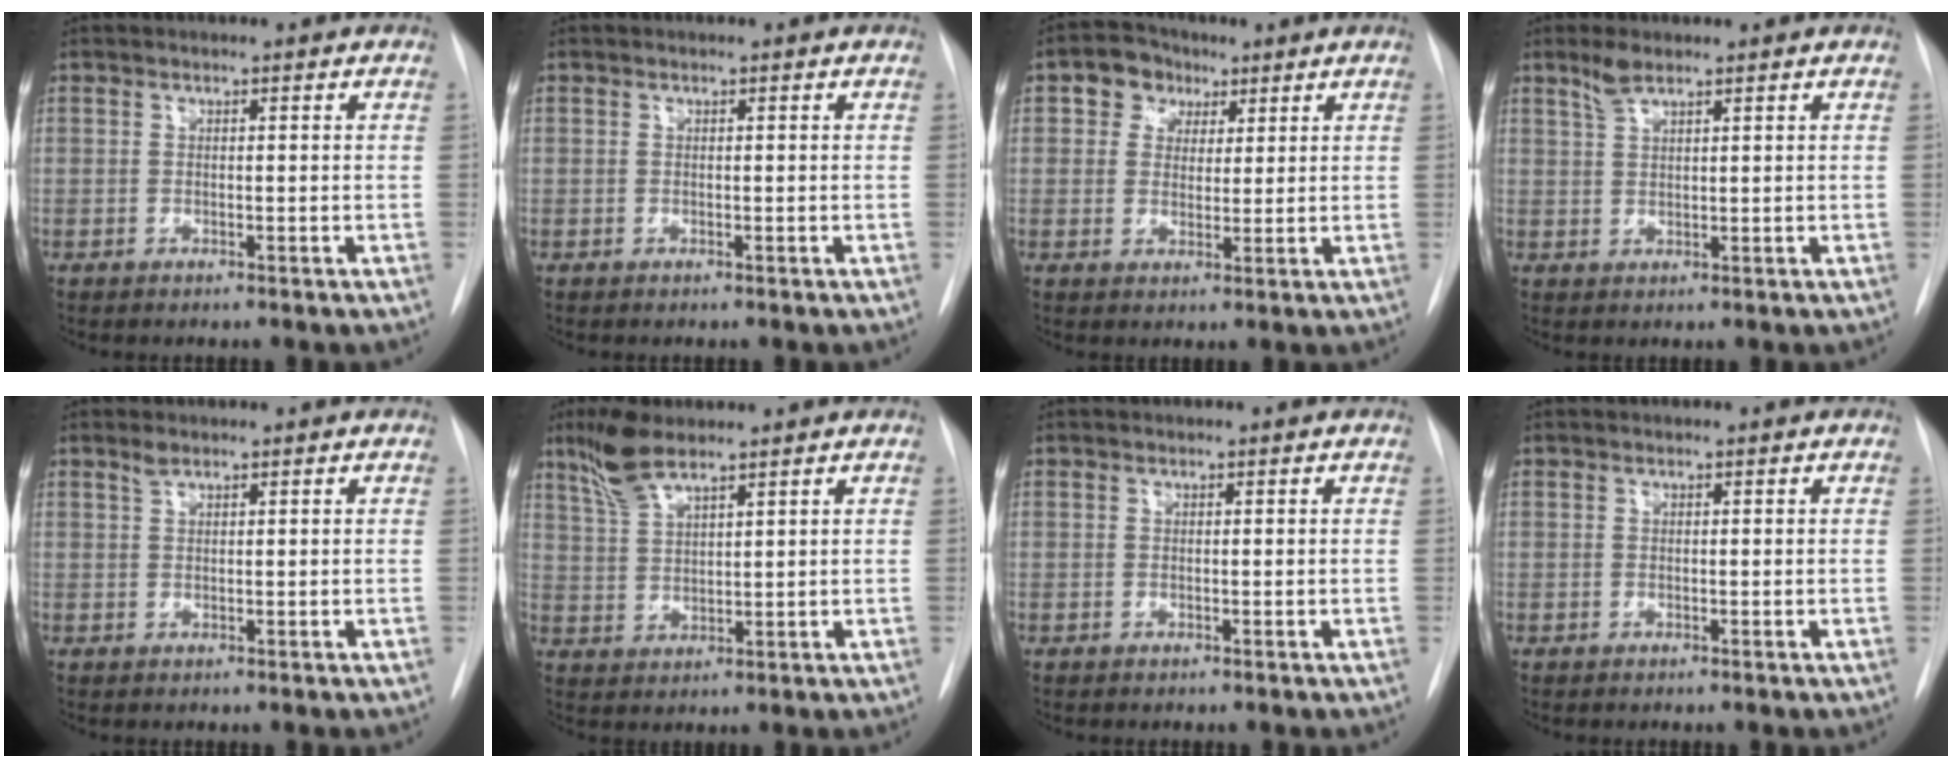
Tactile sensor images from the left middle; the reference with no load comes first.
{"total": 0.0}
{"total": 5.1, "force": [2.4, 4.2, 1.7], "torque": [-0.030, 0.019, 0.040]}
{"total": 2.6, "force": [2.0, 0.5, 1.5], "torque": [-0.035, 0.005, 0.042]}
{"total": 1.0, "force": [0.8, 0.2, 0.5], "torque": [-0.013, 0.004, 0.018]}
{"total": 6.3, "force": [4.9, 1.2, 3.8], "torque": [-0.086, 0.007, 0.100]}
{"total": 0.0}
{"total": 0.0}